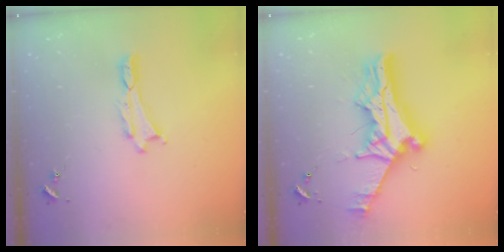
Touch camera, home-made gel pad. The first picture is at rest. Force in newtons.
{"total": 11.4, "press": 11.4, "slide": 1.1}